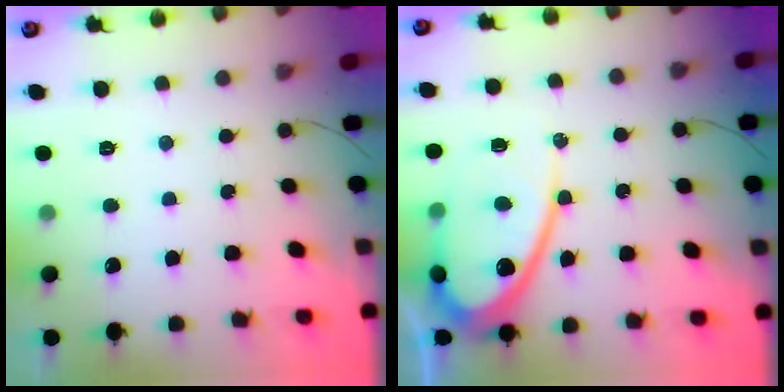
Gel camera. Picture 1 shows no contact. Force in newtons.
{"total": 13.9, "press": 13.8, "slide": 1.5}